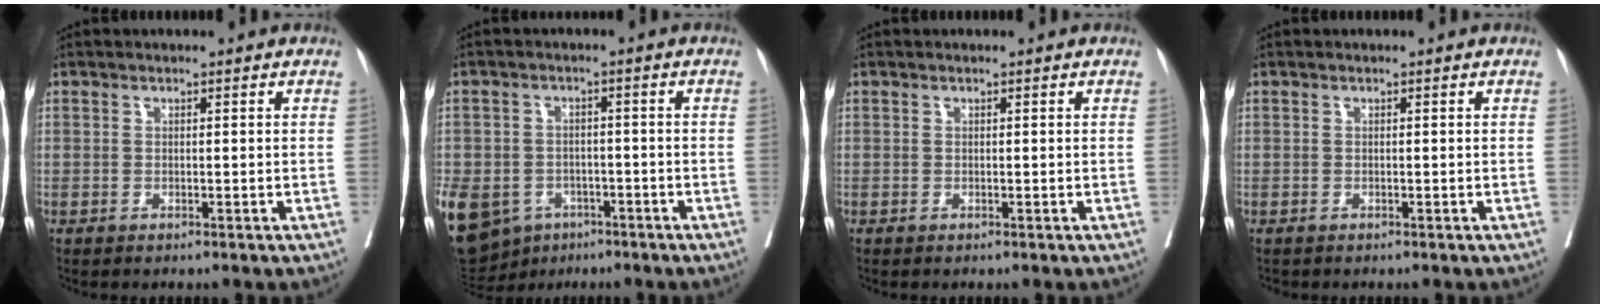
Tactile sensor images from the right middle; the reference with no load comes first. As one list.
[{"total": 22.4, "force": [-10.4, 17.2, 9.8], "torque": [-0.326, -0.019, -0.151]}, {"total": 0.0}, {"total": 0.0}]